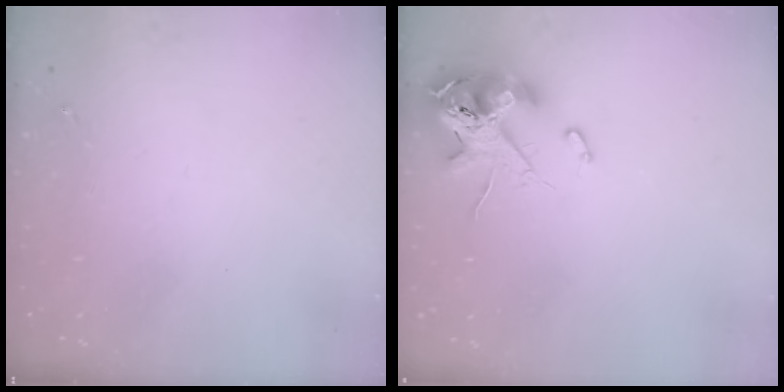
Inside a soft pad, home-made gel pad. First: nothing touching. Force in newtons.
{"total": 12.2, "press": 12.1, "slide": 2.0}